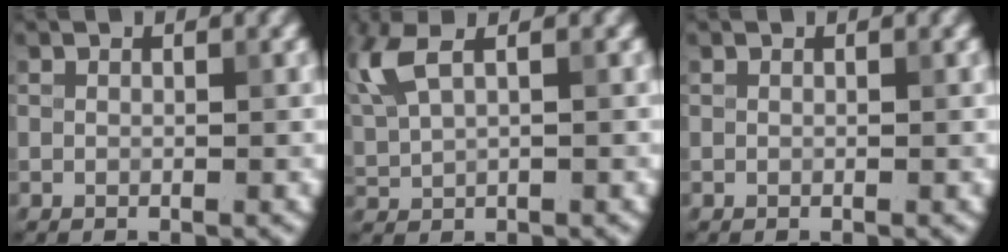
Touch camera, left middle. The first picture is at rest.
{"total": 4.8, "force": [2.3, 1.8, 3.8], "torque": [-0.109, 0.015, 0.051]}
{"total": 0.0}